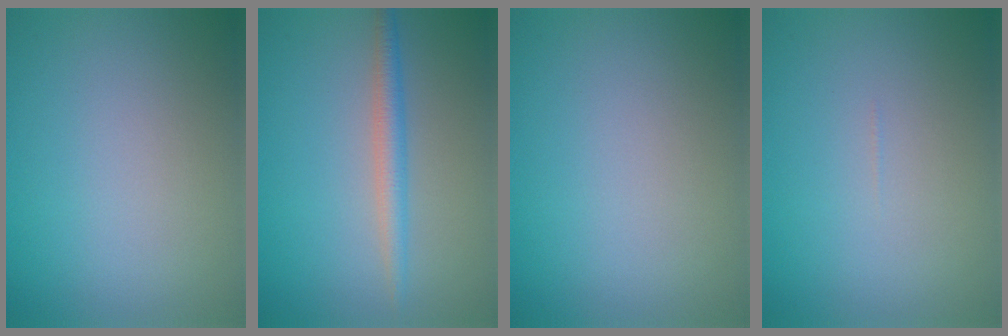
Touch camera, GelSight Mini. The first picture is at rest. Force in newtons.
{"total": 2.3, "press": 2.3, "slide": 0.1}
{"total": 0.0}
{"total": 0.0}